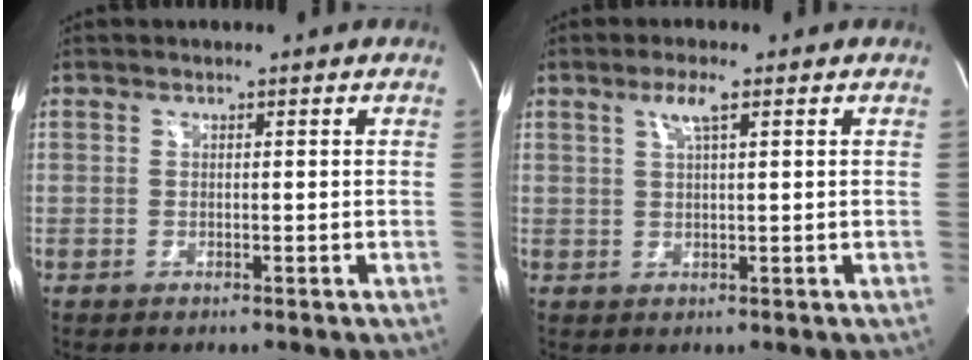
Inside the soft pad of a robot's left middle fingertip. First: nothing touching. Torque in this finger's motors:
{"motor_torque": [0.28, 0.05, -0.02, 0.02]}